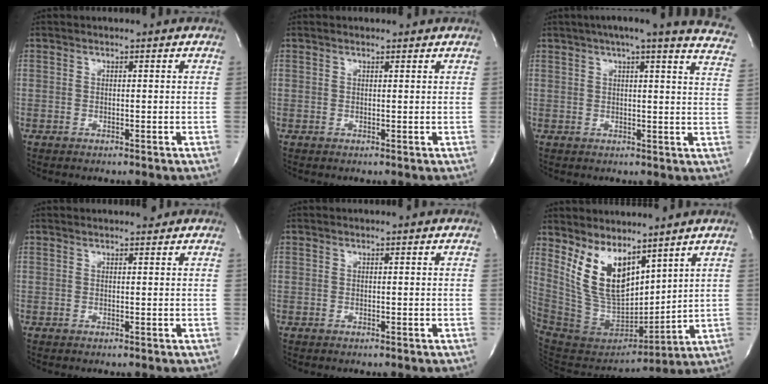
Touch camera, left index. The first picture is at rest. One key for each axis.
{"total": 1.2, "fx": 1.0, "fy": 0.5, "fz": 0.4, "tx": -0.014, "ty": 0.012, "tz": 0.013}
{"total": 20.7, "fx": 17.5, "fy": 1.5, "fz": 11.0, "tx": -0.154, "ty": -0.028, "tz": 0.190}
{"total": 2.1, "fx": 1.9, "fy": 0.4, "fz": 0.8, "tx": -0.012, "ty": 0.011, "tz": 0.024}
{"total": 0.0}
{"total": 13.1, "fx": 7.8, "fy": 6.5, "fz": 8.3, "tx": -0.183, "ty": -0.005, "tz": 0.172}